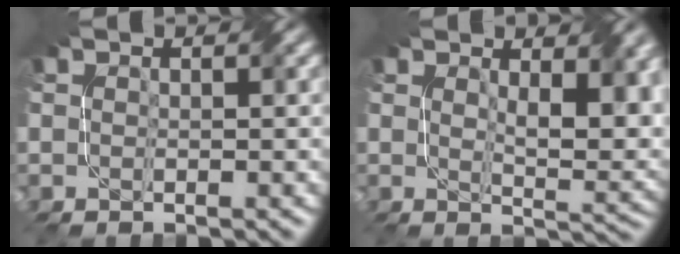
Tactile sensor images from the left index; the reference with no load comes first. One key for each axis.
{"total": 5.4, "fx": 2.1, "fy": 1.8, "fz": 4.6, "tx": -0.067, "ty": -0.003, "tz": 0.047}